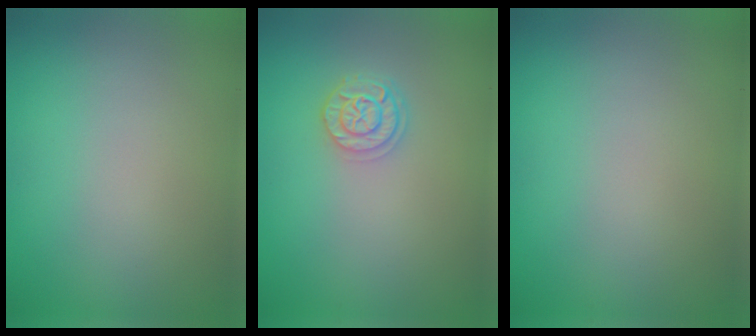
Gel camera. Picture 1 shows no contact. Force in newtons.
{"total": 2.5, "press": 2.0, "slide": 1.4}
{"total": 0.0}